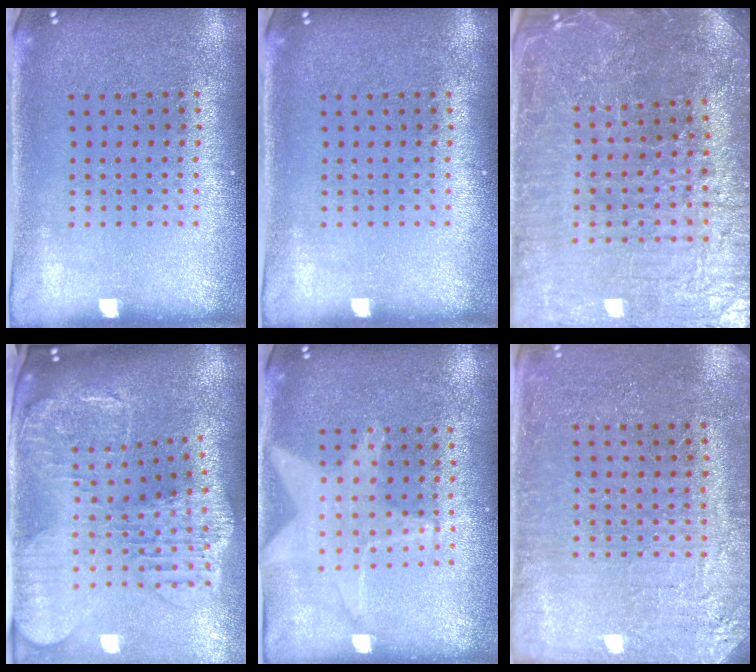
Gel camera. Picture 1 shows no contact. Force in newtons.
{"total": 0.0}
{"total": 4.2, "press": 4.1, "slide": 0.9}
{"total": 2.9, "press": 2.4, "slide": 1.5}
{"total": 1.0, "press": 1.0, "slide": 0.1}
{"total": 2.7, "press": 2.7, "slide": 0.4}